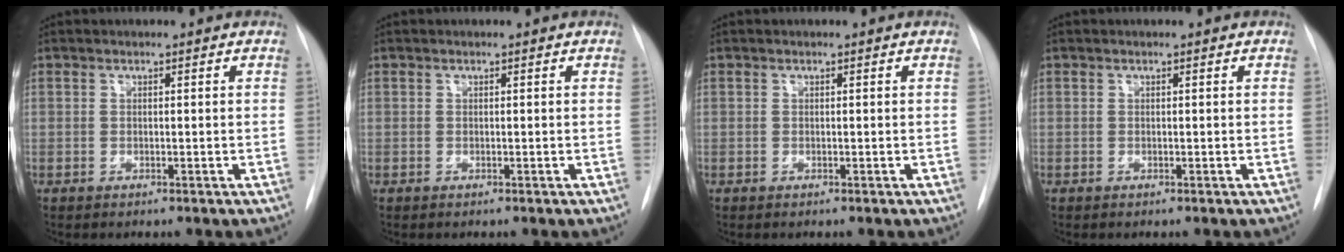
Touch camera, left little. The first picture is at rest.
{"total": 0.0}
{"total": 0.0}
{"total": 0.0}